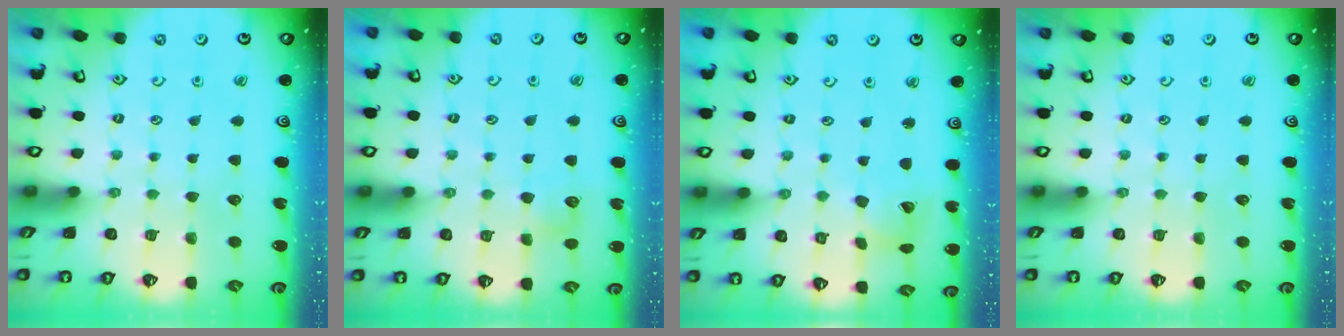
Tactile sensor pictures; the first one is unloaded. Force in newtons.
{"total": 7.0, "press": 7.0, "slide": 0.7}
{"total": 8.7, "press": 8.7, "slide": 1.0}
{"total": 0.0}